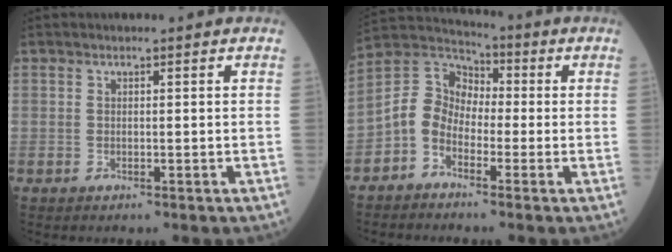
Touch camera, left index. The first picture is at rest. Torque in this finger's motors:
{"motor_torque": [0.58, 0.04, 0.18, 0.04]}